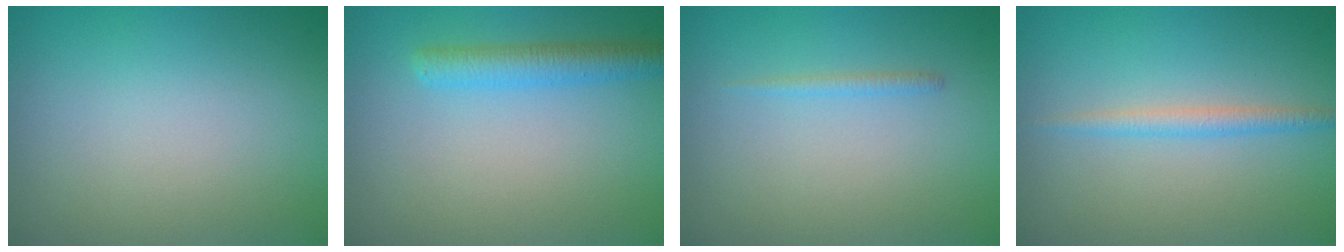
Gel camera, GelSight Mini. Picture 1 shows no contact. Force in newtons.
{"total": 2.9, "press": 2.9, "slide": 0.2}
{"total": 0.8, "press": 0.8, "slide": 0.1}
{"total": 1.7, "press": 1.7, "slide": 0.1}